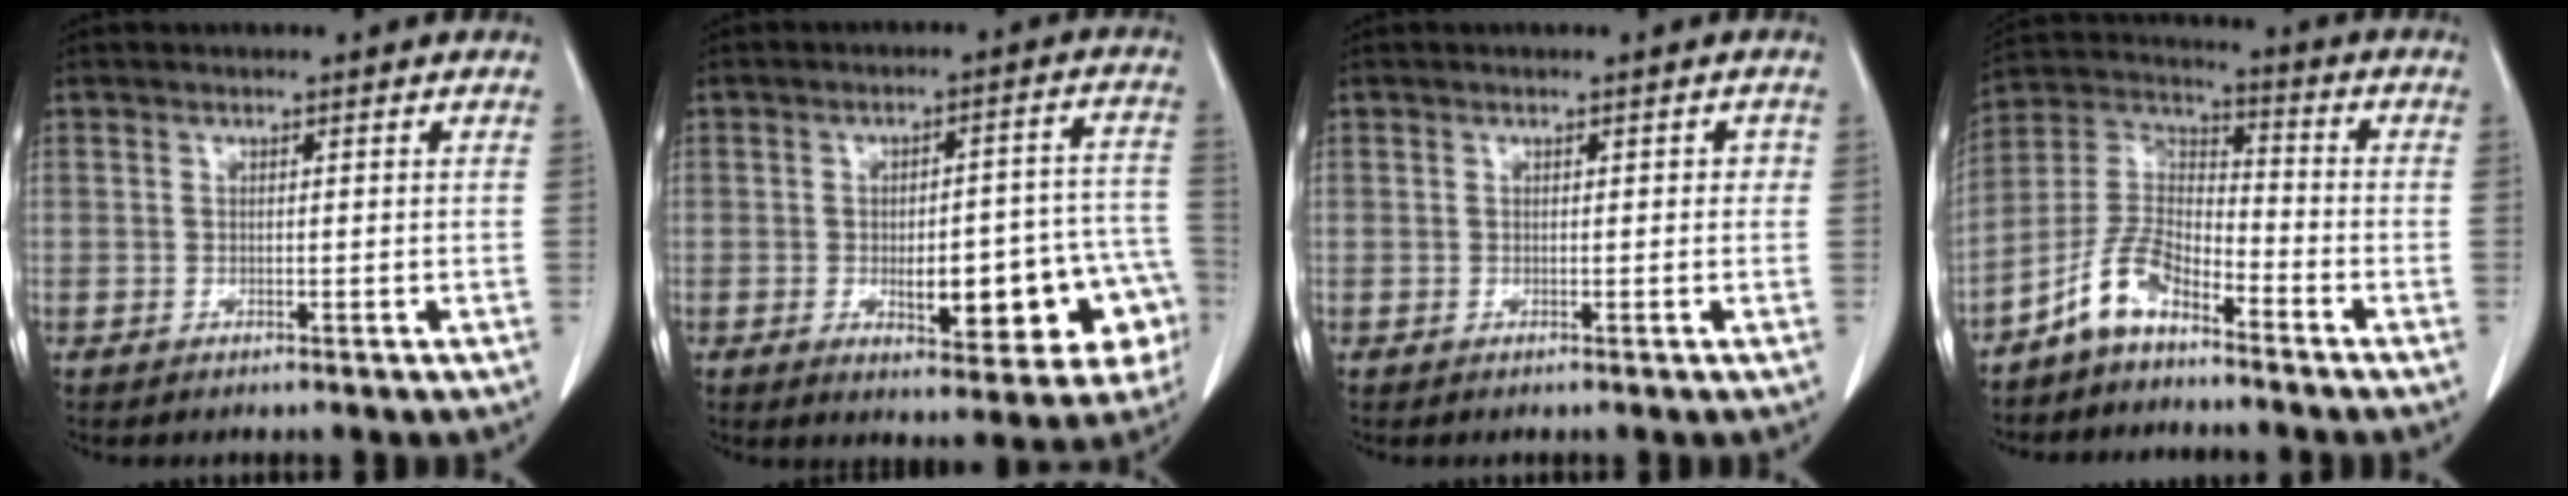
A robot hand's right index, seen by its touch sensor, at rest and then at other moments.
{"total": 15.2, "force": [-4.6, 5.4, 13.4], "torque": [-0.110, 0.040, -0.041]}
{"total": 1.0, "force": [0.1, 0.7, 0.7], "torque": [-0.006, 0.014, 0.001]}
{"total": 8.4, "force": [-6.2, 3.3, 4.7], "torque": [-0.108, 0.020, -0.128]}